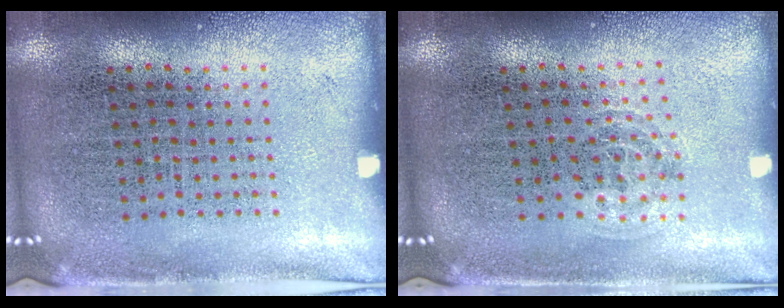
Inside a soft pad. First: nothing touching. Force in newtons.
{"total": 1.0, "press": 0.6, "slide": 0.8}